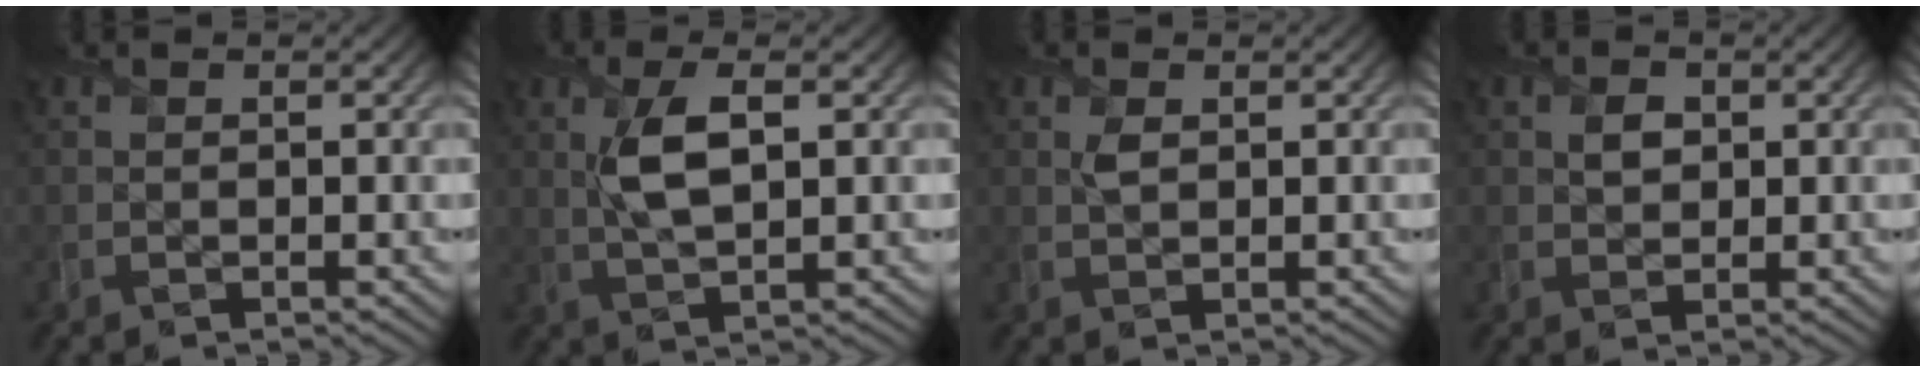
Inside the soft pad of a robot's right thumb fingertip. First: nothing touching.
{"total": 5.5, "force": [1.1, 1.9, 5.0], "torque": [-0.109, 0.002, 0.024]}
{"total": 1.4, "force": [0.5, 0.7, 1.0], "torque": [-0.025, -0.003, 0.011]}
{"total": 2.1, "force": [0.6, 1.7, 1.2], "torque": [-0.026, -0.003, 0.010]}